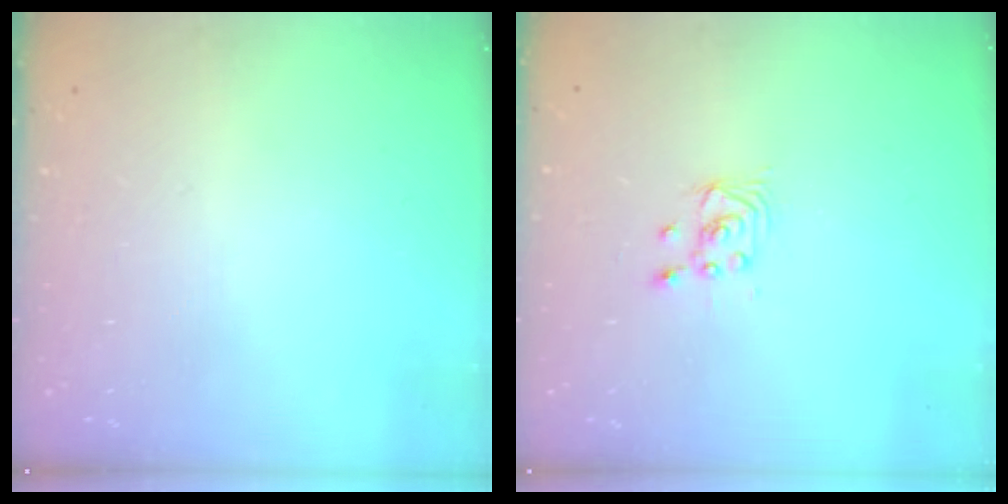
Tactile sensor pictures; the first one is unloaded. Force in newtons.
{"total": 2.2, "press": 2.2, "slide": 0.2}